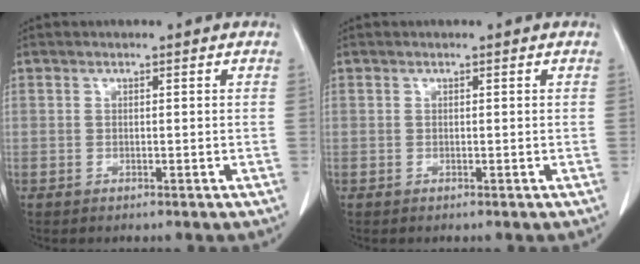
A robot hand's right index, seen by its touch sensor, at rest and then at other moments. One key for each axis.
{"total": 0.0}